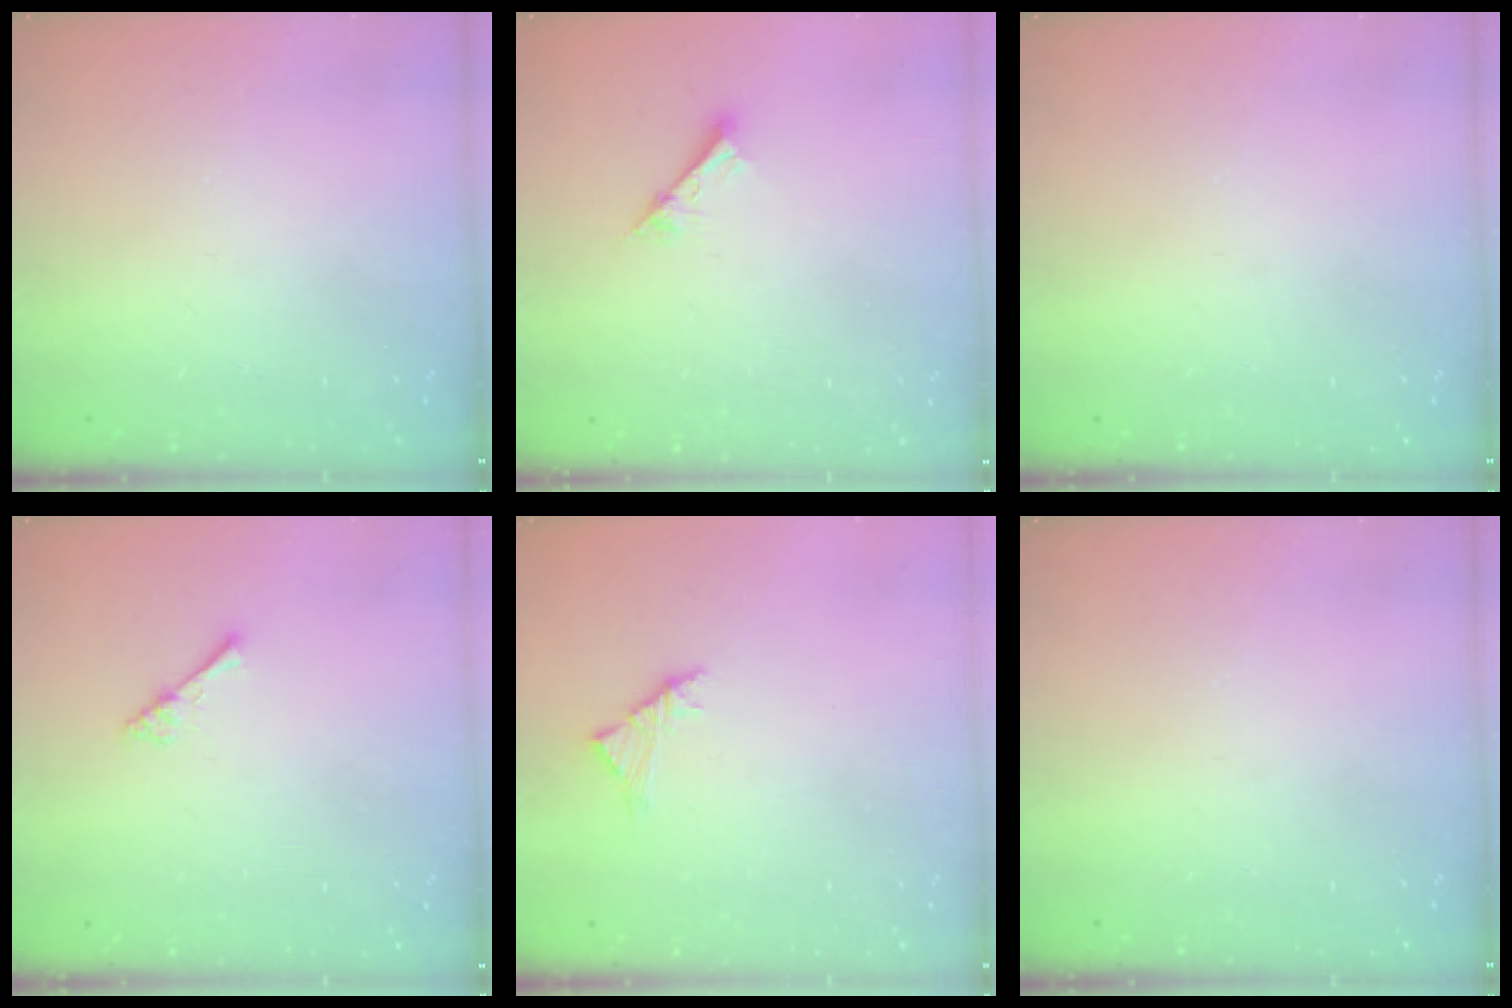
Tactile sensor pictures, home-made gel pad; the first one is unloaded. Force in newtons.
{"total": 2.6, "press": 2.6, "slide": 0.2}
{"total": 0.0}
{"total": 2.5, "press": 2.5, "slide": 0.4}
{"total": 2.8, "press": 2.6, "slide": 0.8}
{"total": 0.0}